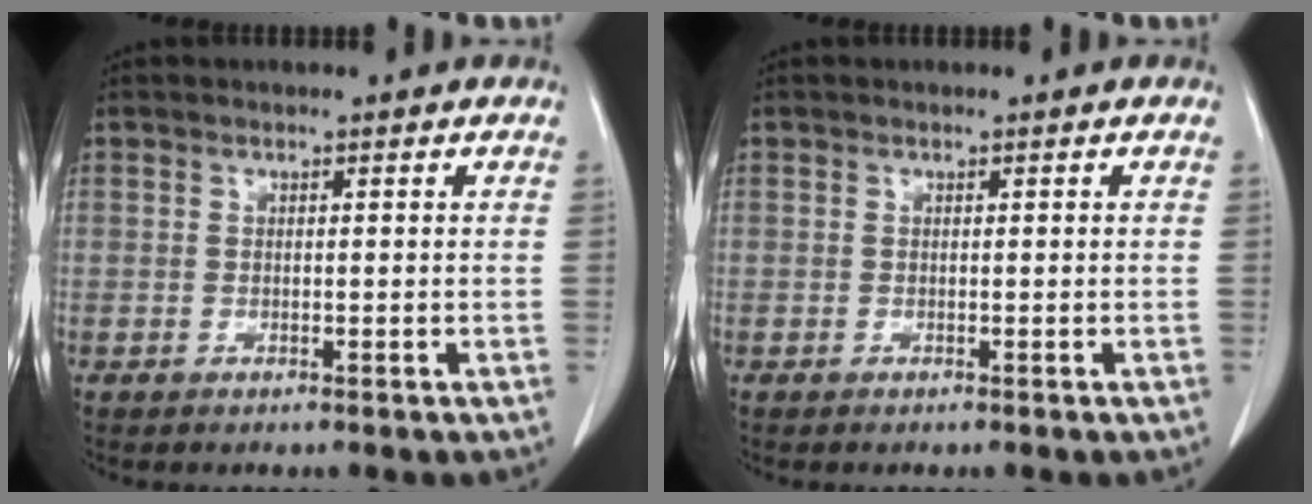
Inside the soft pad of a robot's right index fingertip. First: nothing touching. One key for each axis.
{"total": 0.0}